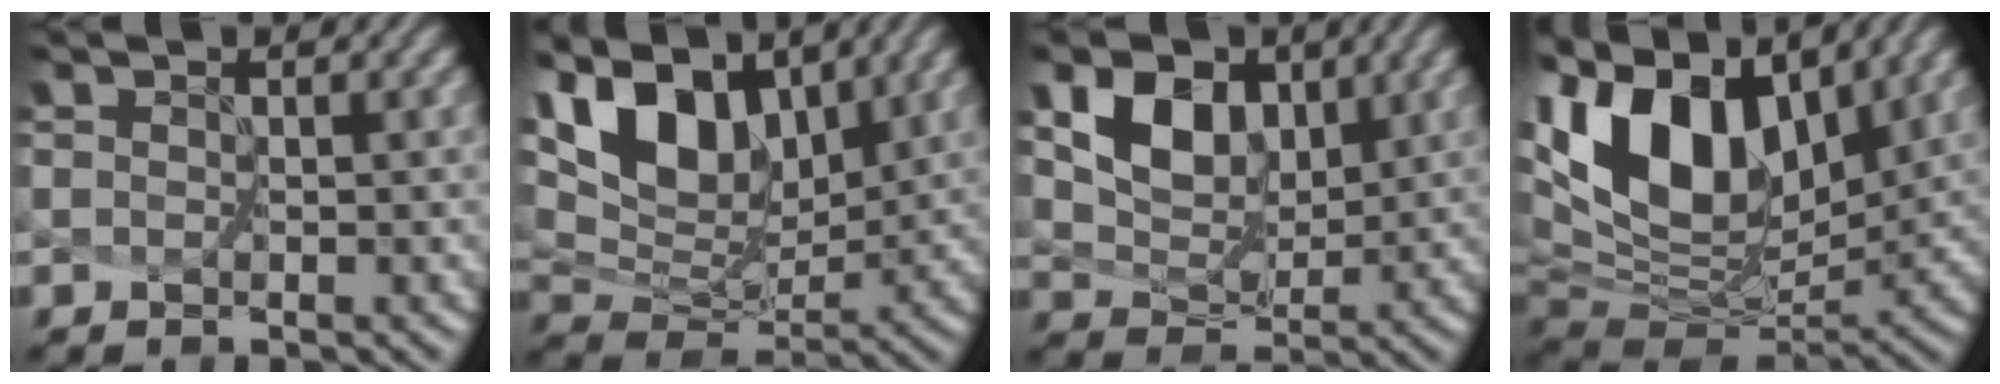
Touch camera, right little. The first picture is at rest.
{"total": 10.8, "force": [5.4, 5.7, 7.5], "torque": [-0.146, 0.013, 0.097]}
{"total": 5.7, "force": [3.0, 3.6, 3.3], "torque": [-0.074, -0.009, 0.068]}
{"total": 14.3, "force": [5.9, 8.4, 10.0], "torque": [-0.208, 0.029, 0.118]}